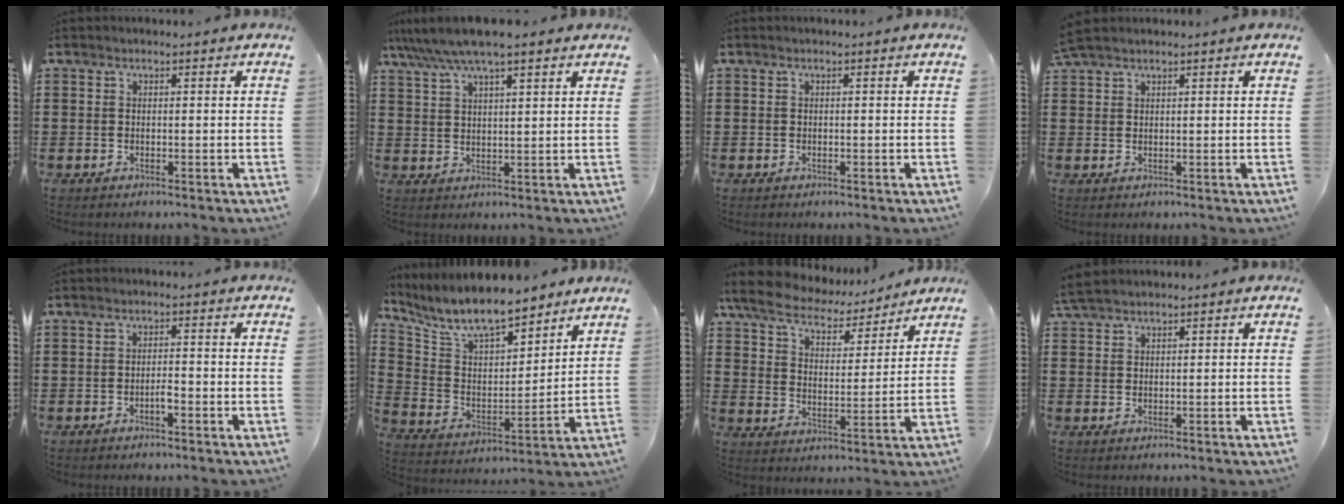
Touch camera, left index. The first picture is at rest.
{"total": 6.8, "force": [5.3, 1.0, 4.1], "torque": [-0.092, -0.011, 0.095]}
{"total": 0.0}
{"total": 2.1, "force": [1.8, 0.5, 1.0], "torque": [-0.024, 0.002, 0.035]}
{"total": 1.9, "force": [-0.9, 0.5, 1.6], "torque": [-0.031, 0.003, -0.017]}
{"total": 10.3, "force": [9.0, 2.7, 4.3], "torque": [-0.120, -0.046, 0.159]}
{"total": 7.1, "force": [6.4, 2.1, 2.5], "torque": [-0.078, -0.032, 0.110]}
{"total": 2.5, "force": [2.2, 0.5, 1.0], "torque": [-0.024, 0.004, 0.044]}